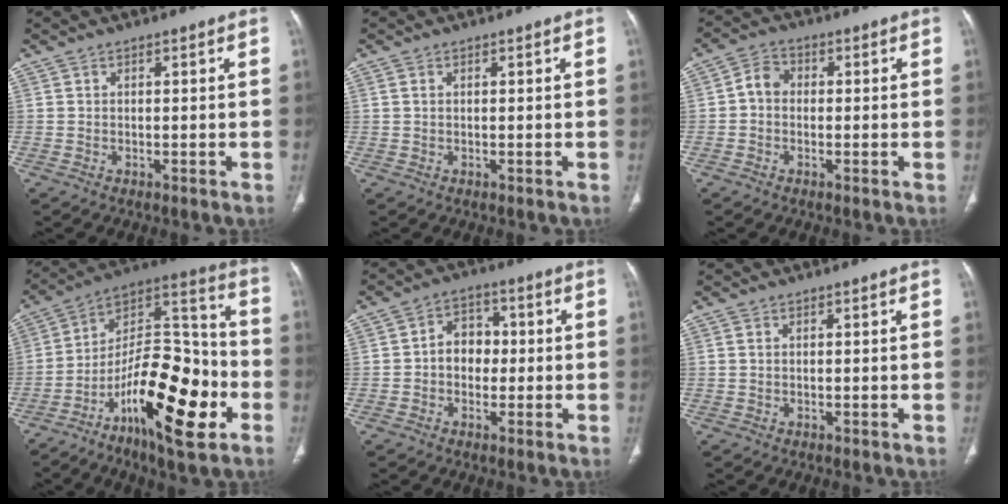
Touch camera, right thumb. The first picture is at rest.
{"total": 0.8, "force": [0.2, 0.6, 0.6], "torque": [-0.016, 0.003, 0.005]}
{"total": 3.9, "force": [-0.3, 3.2, 2.2], "torque": [-0.029, 0.012, -0.016]}
{"total": 24.0, "force": [-9.8, 8.8, 20.0], "torque": [-0.308, 0.063, -0.158]}
{"total": 6.3, "force": [-0.4, 5.1, 3.7], "torque": [-0.028, 0.020, -0.016]}
{"total": 0.6, "force": [0.1, 0.4, 0.4], "torque": [-0.011, 0.002, 0.003]}